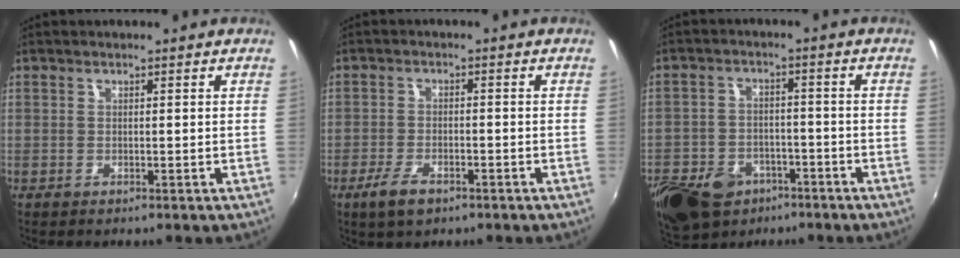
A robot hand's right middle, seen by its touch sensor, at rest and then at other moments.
{"total": 5.3, "force": [-3.4, 2.3, 3.4], "torque": [-0.088, -0.011, -0.061]}
{"total": 18.8, "force": [-11.3, 12.2, 8.9], "torque": [-0.235, -0.014, -0.175]}